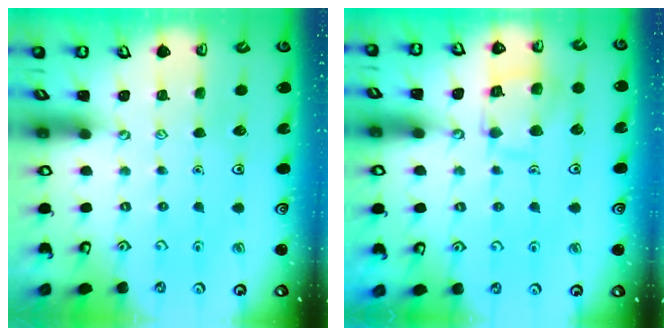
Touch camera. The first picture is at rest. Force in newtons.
{"total": 11.0, "press": 11.0, "slide": 0.9}